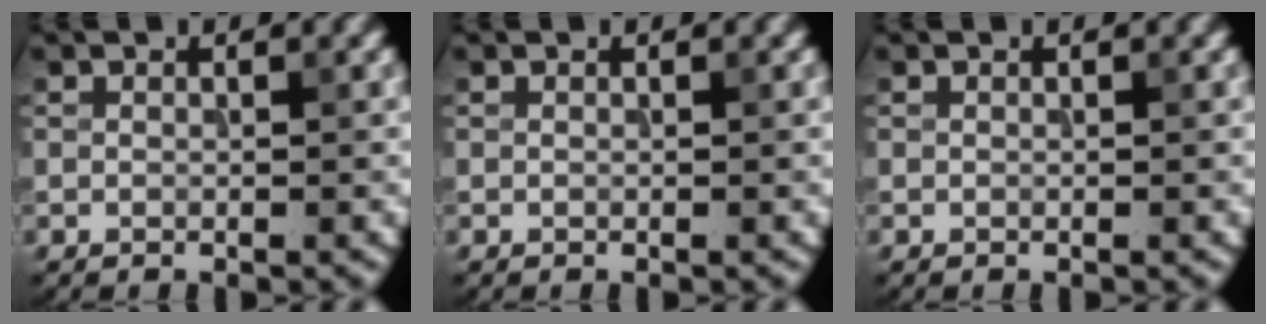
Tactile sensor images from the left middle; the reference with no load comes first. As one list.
[{"total": 0.0}, {"total": 0.0}]